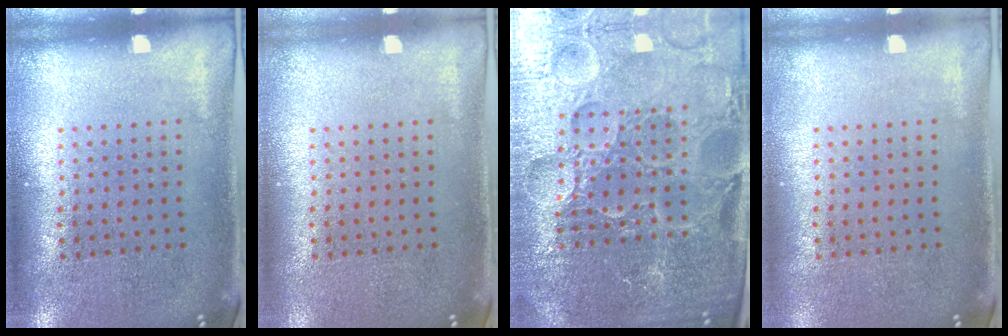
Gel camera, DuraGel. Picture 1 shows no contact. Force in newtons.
{"total": 0.0}
{"total": 5.9, "press": 5.4, "slide": 2.5}
{"total": 0.0}